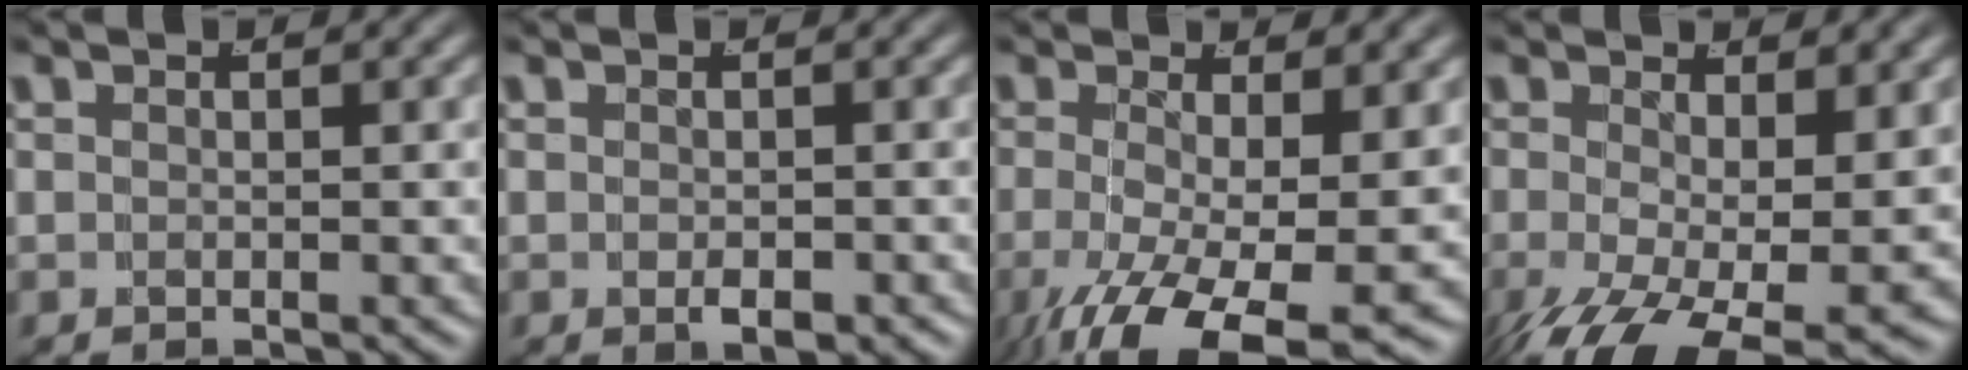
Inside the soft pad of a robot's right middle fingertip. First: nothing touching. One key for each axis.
{"total": 1.6, "fx": -0.8, "fy": 0.7, "fz": 1.3, "tx": -0.023, "ty": -0.008, "tz": -0.009}
{"total": 8.8, "fx": -5.2, "fy": 3.3, "fz": 6.3, "tx": -0.136, "ty": -0.059, "tz": -0.054}
{"total": 7.6, "fx": -4.7, "fy": 3.2, "fz": 5.0, "tx": -0.110, "ty": -0.062, "tz": -0.045}